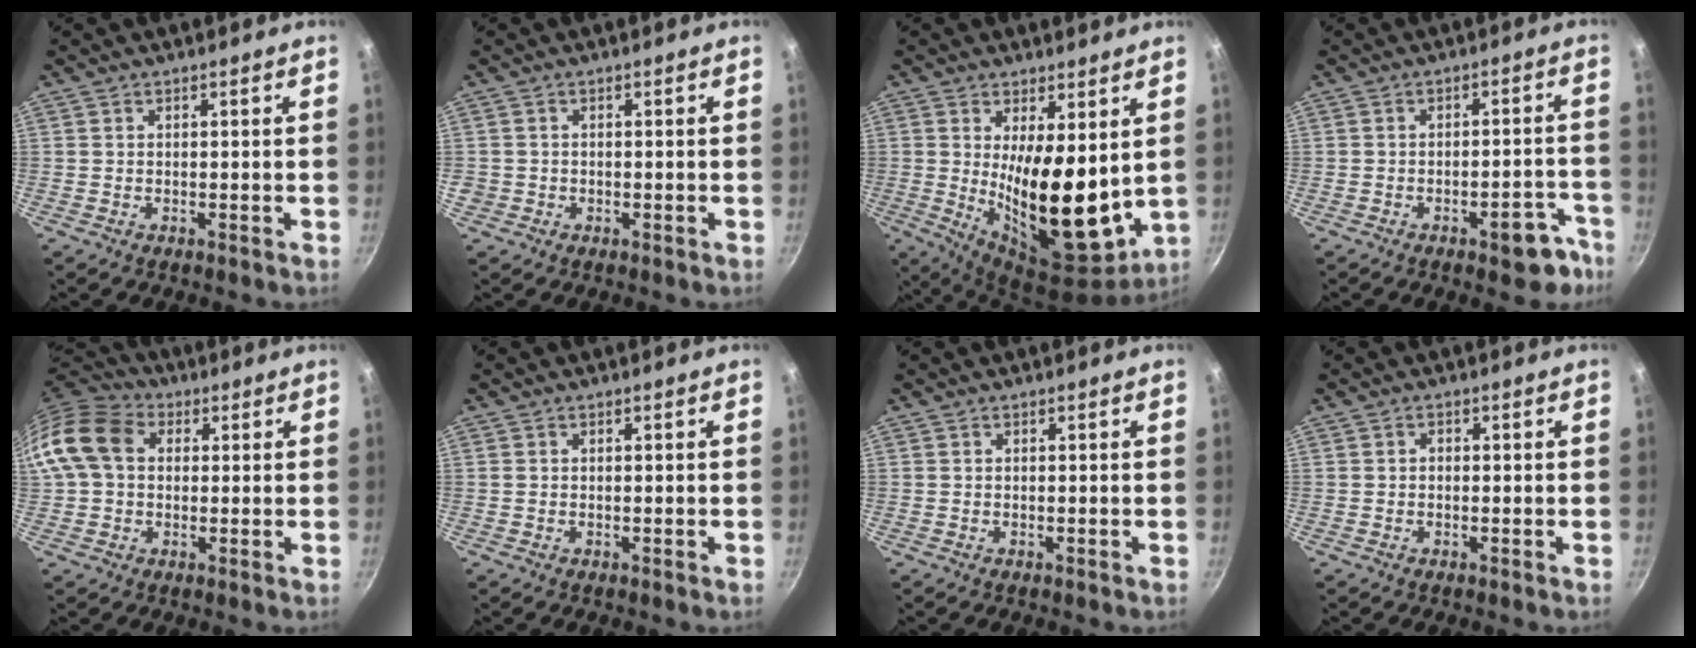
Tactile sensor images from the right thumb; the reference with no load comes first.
{"total": 1.5, "force": [-0.4, 1.4, 0.5], "torque": [-0.010, 0.002, -0.005]}
{"total": 16.9, "force": [2.0, 7.1, 15.2], "torque": [-0.214, -0.049, 0.048]}
{"total": 8.1, "force": [-4.9, 3.6, 5.5], "torque": [-0.021, 0.043, -0.052]}
{"total": 12.2, "force": [1.9, 9.4, 7.6], "torque": [-0.125, 0.025, 0.017]}
{"total": 0.0}
{"total": 0.0}
{"total": 0.9, "force": [0.0, 0.8, 0.5], "torque": [-0.009, 0.007, -0.001]}